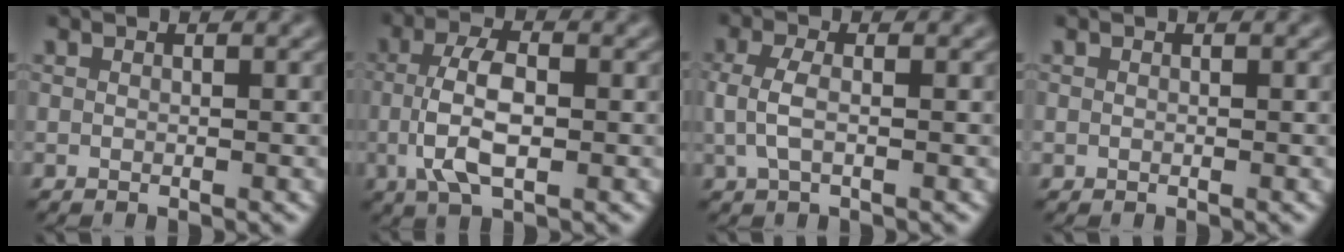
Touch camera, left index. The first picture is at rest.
{"total": 5.3, "force": [-0.8, 2.2, 4.7], "torque": [-0.100, 0.003, -0.018]}
{"total": 2.5, "force": [-0.1, 1.1, 2.2], "torque": [-0.056, 0.001, -0.004]}
{"total": 0.0}